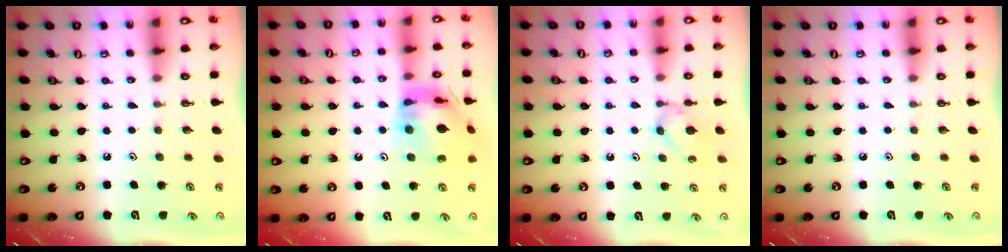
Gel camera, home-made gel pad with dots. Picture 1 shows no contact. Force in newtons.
{"total": 14.2, "press": 14.1, "slide": 1.5}
{"total": 3.0, "press": 2.9, "slide": 0.5}
{"total": 0.0}